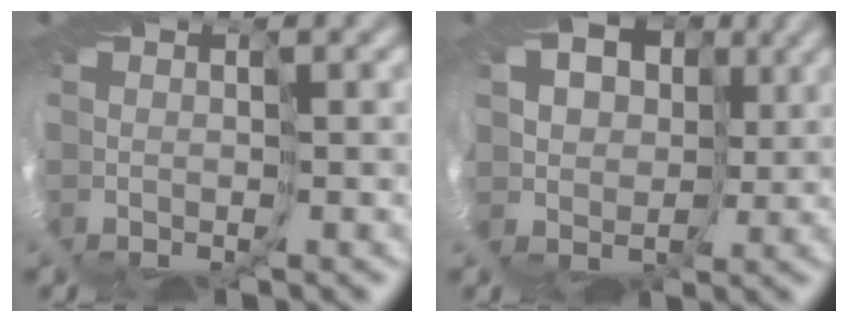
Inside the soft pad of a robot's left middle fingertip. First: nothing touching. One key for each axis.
{"total": 11.4, "fx": 4.5, "fy": 9.3, "fz": 4.8, "tx": -0.085, "ty": 0.037, "tz": 0.067}